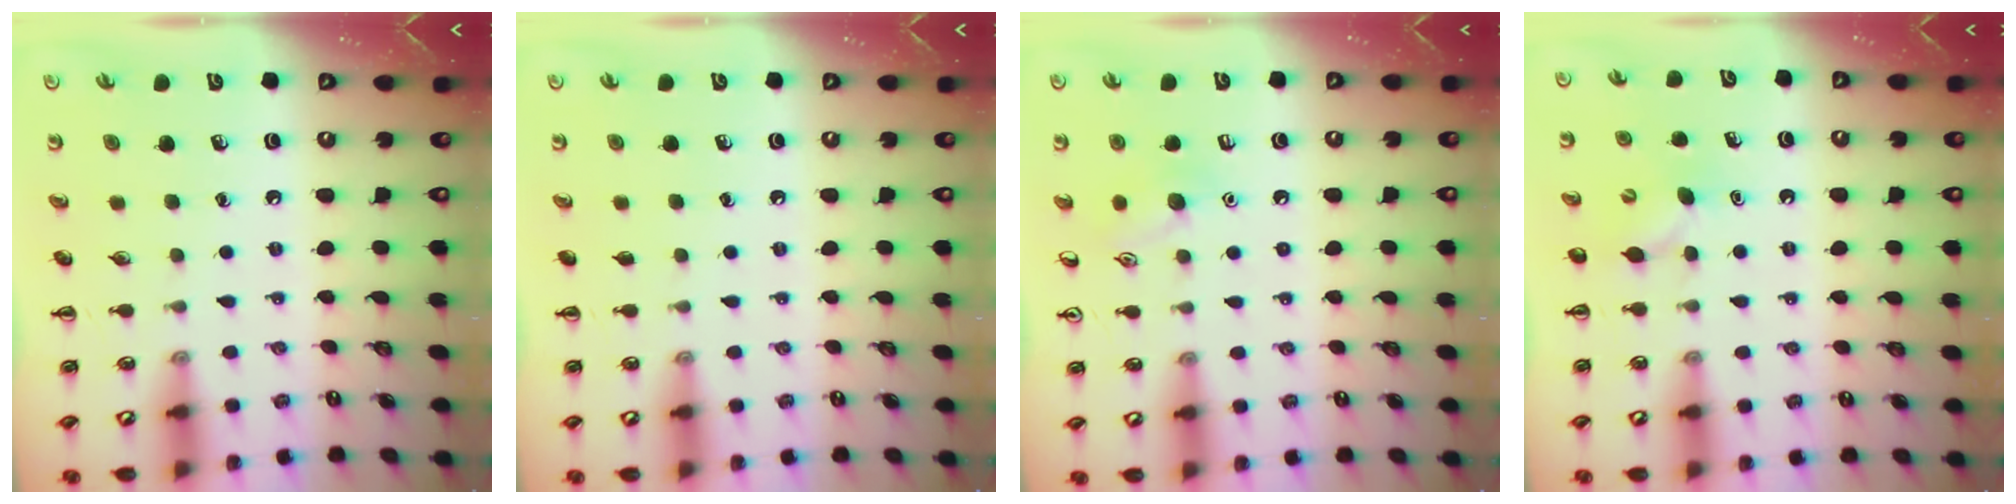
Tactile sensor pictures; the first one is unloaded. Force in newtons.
{"total": 0.0}
{"total": 7.7, "press": 7.6, "slide": 1.6}
{"total": 4.3, "press": 4.3, "slide": 0.8}